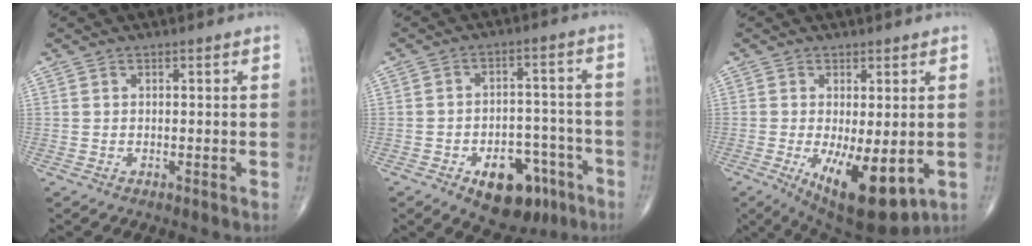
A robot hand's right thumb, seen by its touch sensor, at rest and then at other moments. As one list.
[{"total": 13.1, "force": [-6.8, 7.6, 8.1], "torque": [-0.075, 0.048, -0.090]}, {"total": 12.8, "force": [-3.3, 4.9, 11.3], "torque": [-0.167, -0.024, -0.032]}]